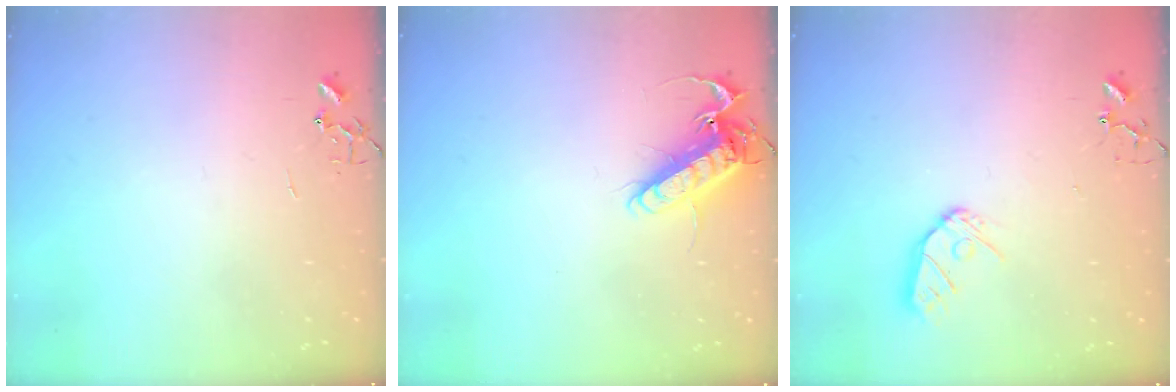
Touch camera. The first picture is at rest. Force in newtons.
{"total": 13.4, "press": 13.2, "slide": 2.1}
{"total": 9.1, "press": 9.1, "slide": 0.9}